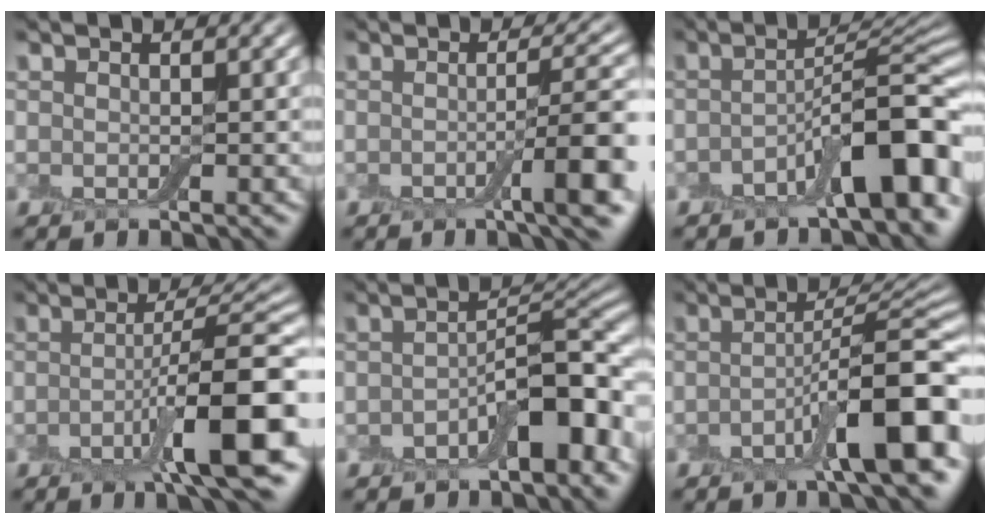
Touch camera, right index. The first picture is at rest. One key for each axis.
{"total": 6.0, "fx": -1.6, "fy": 1.0, "fz": 5.7, "tx": -0.078, "ty": 0.005, "tz": -0.028}
{"total": 8.4, "fx": -3.3, "fy": 2.6, "fz": 7.2, "tx": -0.103, "ty": 0.018, "tz": -0.061}
{"total": 8.6, "fx": -2.7, "fy": 1.4, "fz": 8.1, "tx": -0.115, "ty": 0.008, "tz": -0.052}
{"total": 6.8, "fx": -2.5, "fy": 2.9, "fz": 5.7, "tx": -0.073, "ty": 0.017, "tz": -0.044}
{"total": 8.9, "fx": -3.6, "fy": 2.0, "fz": 7.9, "tx": -0.109, "ty": 0.017, "tz": -0.065}